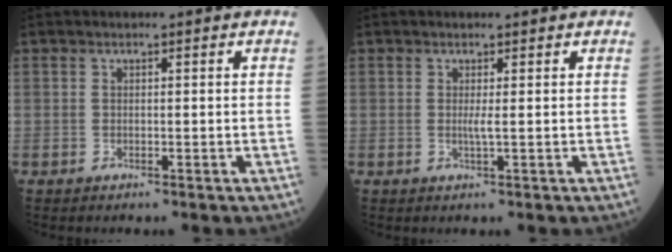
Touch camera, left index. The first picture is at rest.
{"total": 1.0, "force": [-0.2, -0.4, 1.0], "torque": [-0.023, -0.007, -0.003]}